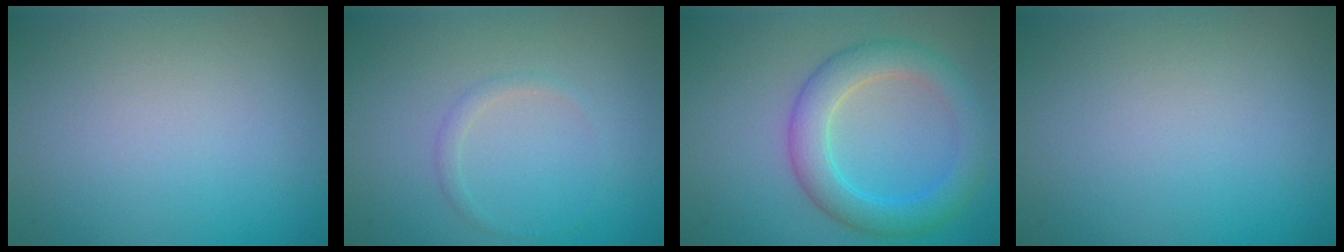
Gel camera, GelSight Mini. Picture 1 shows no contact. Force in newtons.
{"total": 1.0, "press": 1.0, "slide": 0.1}
{"total": 4.7, "press": 4.7, "slide": 0.2}
{"total": 0.0}